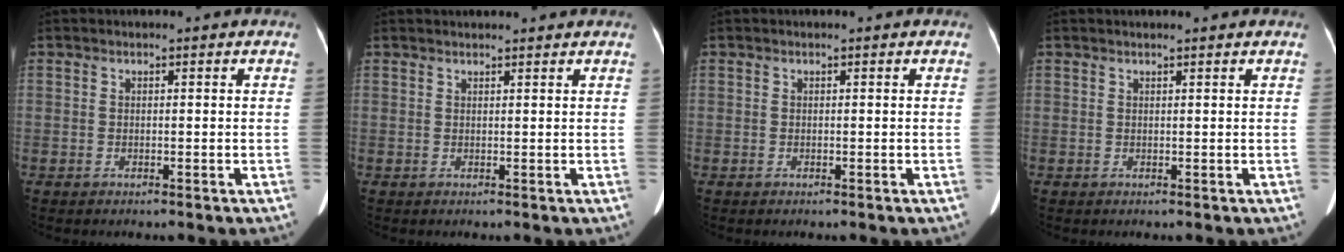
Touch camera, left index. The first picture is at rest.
{"total": 4.3, "force": [4.2, 0.0, 1.1], "torque": [-0.008, 0.017, 0.046]}
{"total": 0.0}
{"total": 2.1, "force": [2.0, 0.1, 0.9], "torque": [-0.009, 0.011, 0.023]}